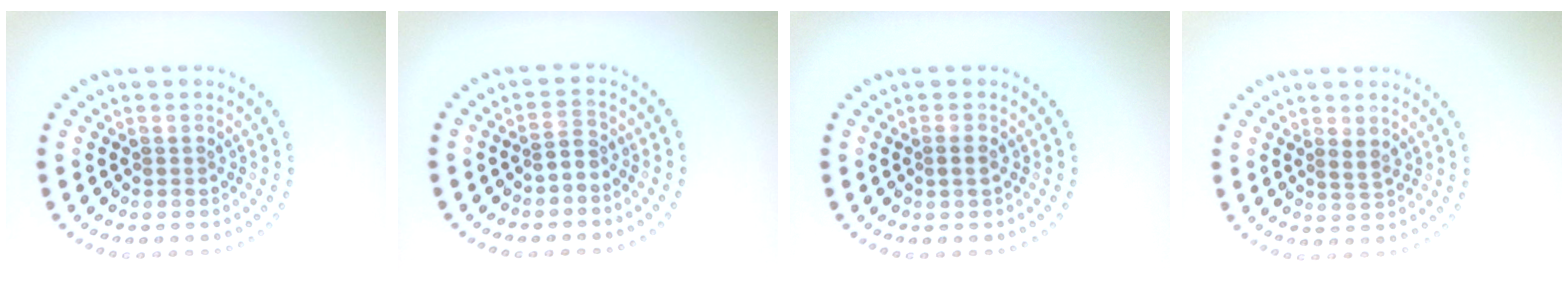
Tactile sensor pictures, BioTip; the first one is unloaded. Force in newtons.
{"total": 1.7, "press": 1.2, "slide": 1.1}
{"total": 1.0, "press": 0.9, "slide": 0.4}
{"total": 0.7, "press": 0.4, "slide": 0.5}